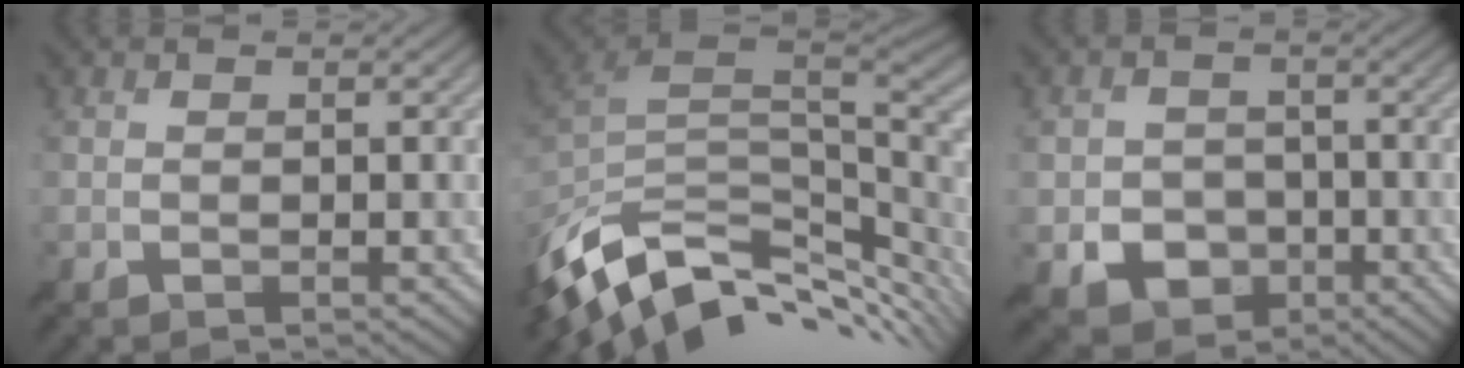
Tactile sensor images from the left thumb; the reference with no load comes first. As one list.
[{"total": 12.6, "force": [-5.0, 6.6, 9.5], "torque": [-0.213, -0.015, -0.084]}, {"total": 5.3, "force": [-1.7, 4.5, 2.3], "torque": [-0.048, -0.011, -0.031]}]